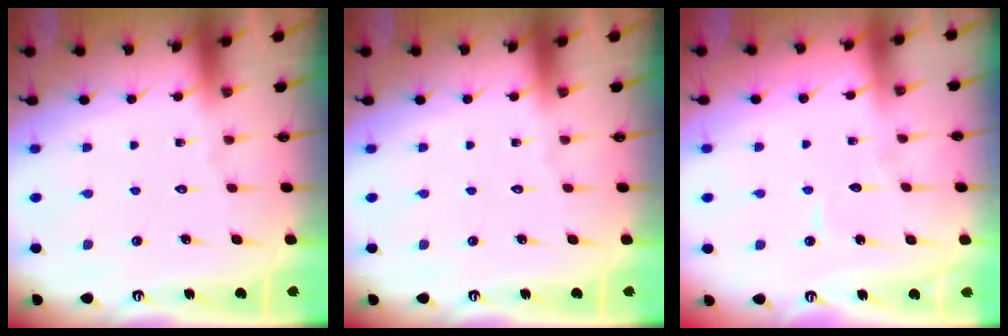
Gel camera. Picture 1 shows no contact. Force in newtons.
{"total": 0.0}
{"total": 3.3, "press": 3.2, "slide": 0.3}